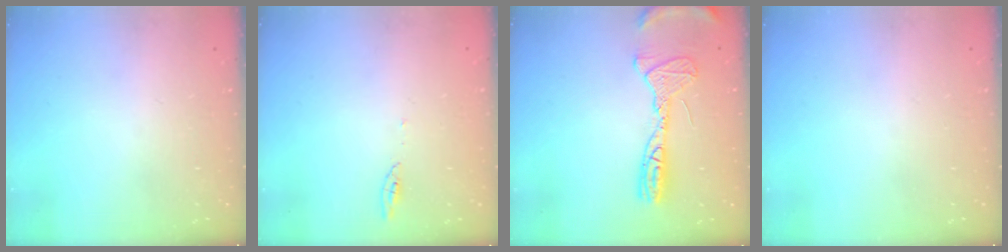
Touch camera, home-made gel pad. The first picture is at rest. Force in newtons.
{"total": 3.8, "press": 3.7, "slide": 0.4}
{"total": 12.5, "press": 12.3, "slide": 2.3}
{"total": 0.0}